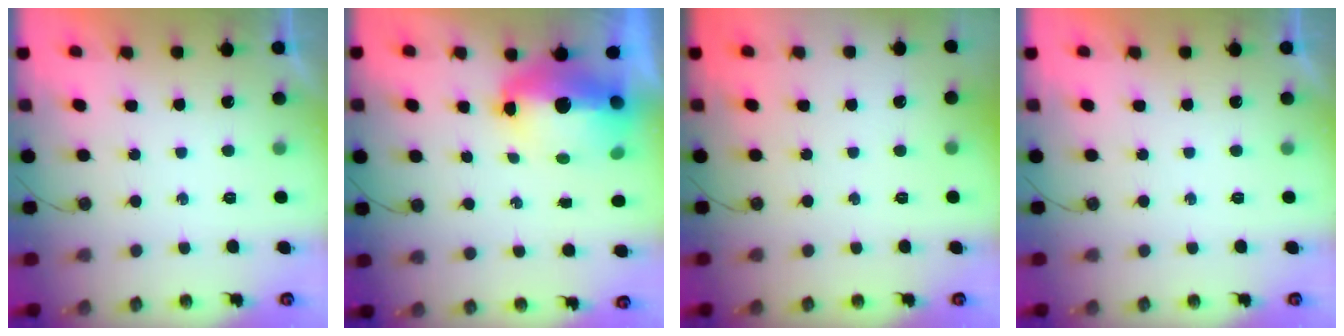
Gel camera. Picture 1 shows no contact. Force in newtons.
{"total": 13.7, "press": 13.6, "slide": 1.5}
{"total": 0.0}
{"total": 0.0}